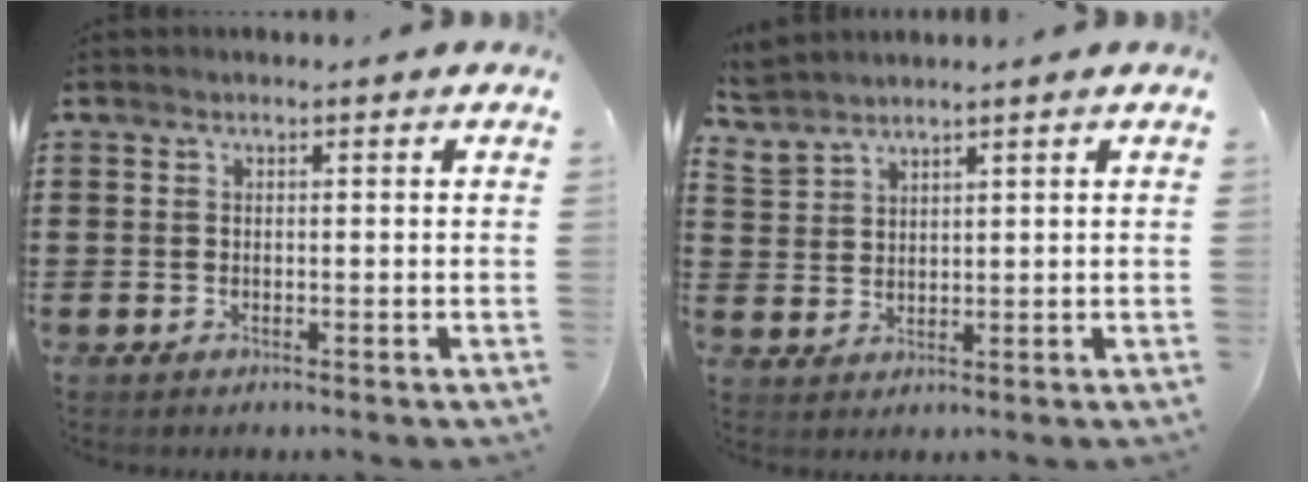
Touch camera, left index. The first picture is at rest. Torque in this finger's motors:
{"motor_torque": [-0.01, -0.01, -0.10, -0.21]}